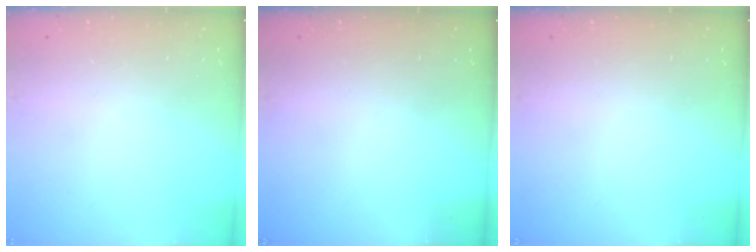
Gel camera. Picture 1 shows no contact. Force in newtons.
{"total": 0.0}
{"total": 0.0}